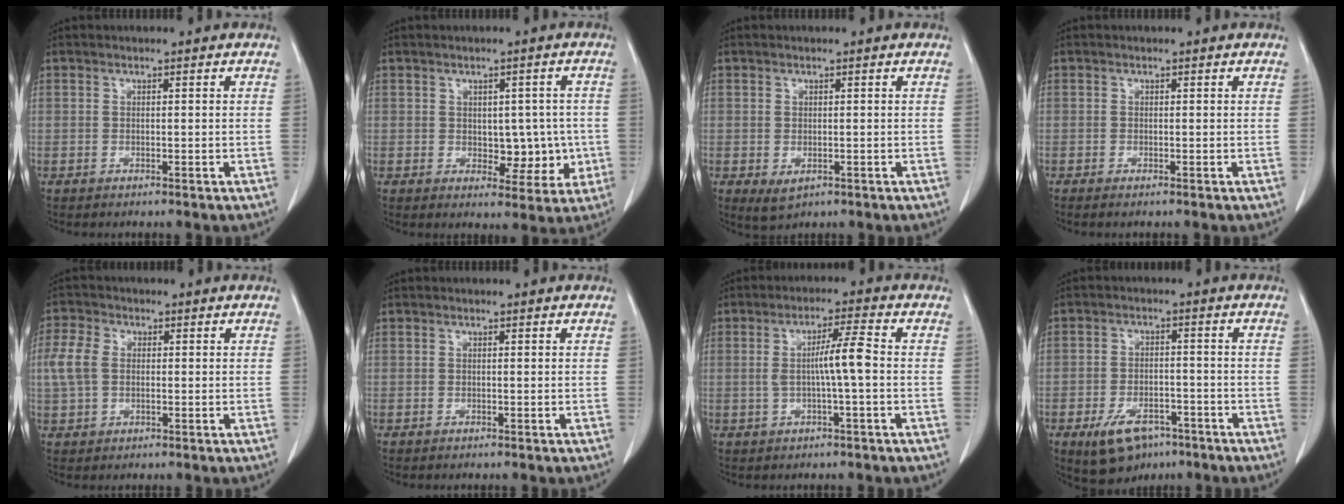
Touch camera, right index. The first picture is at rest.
{"total": 5.9, "force": [-0.4, 3.7, 4.6], "torque": [-0.042, 0.009, 0.005]}
{"total": 2.3, "force": [-0.6, 1.5, 1.6], "torque": [-0.027, -0.004, 0.006]}
{"total": 0.5, "force": [-0.4, -0.1, 0.3], "torque": [-0.009, -0.001, -0.007]}
{"total": 5.3, "force": [0.4, 3.6, 3.9], "torque": [-0.113, 0.016, 0.005]}
{"total": 0.0}
{"total": 5.6, "force": [-0.2, -0.1, 5.6], "torque": [-0.099, 0.009, -0.003]}
{"total": 8.4, "force": [-5.2, 4.6, 4.9], "torque": [-0.085, -0.002, -0.074]}